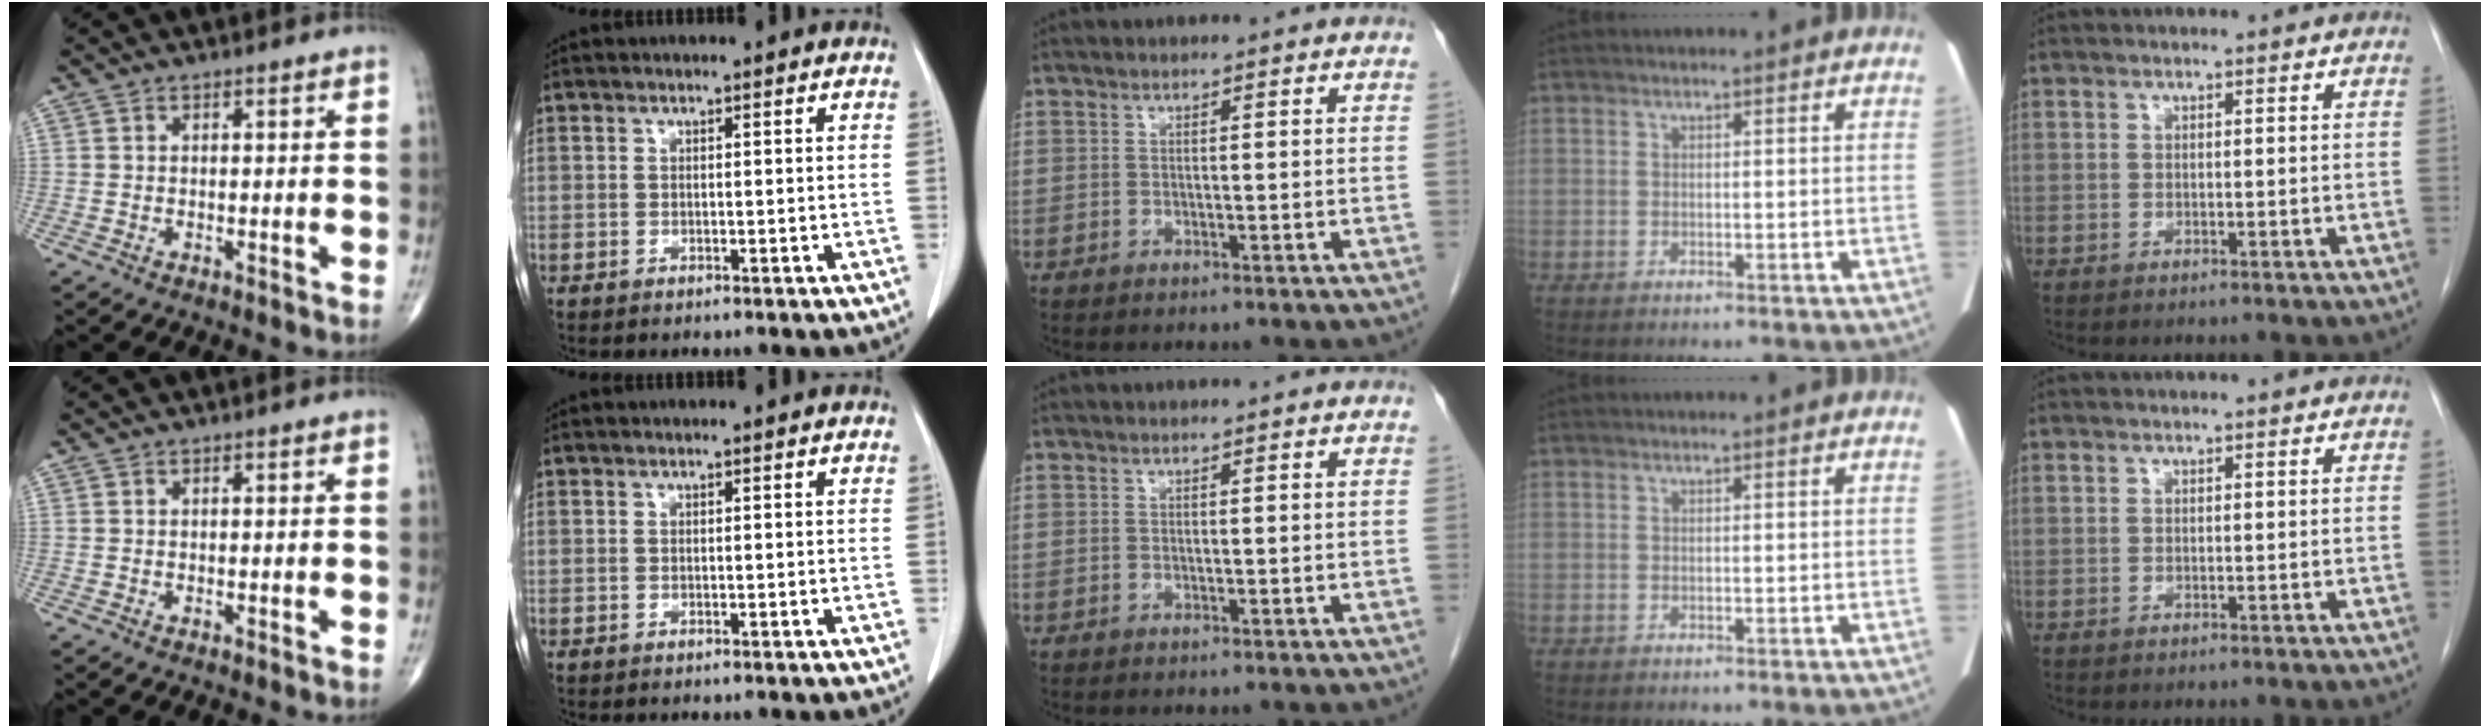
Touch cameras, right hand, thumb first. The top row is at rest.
{}